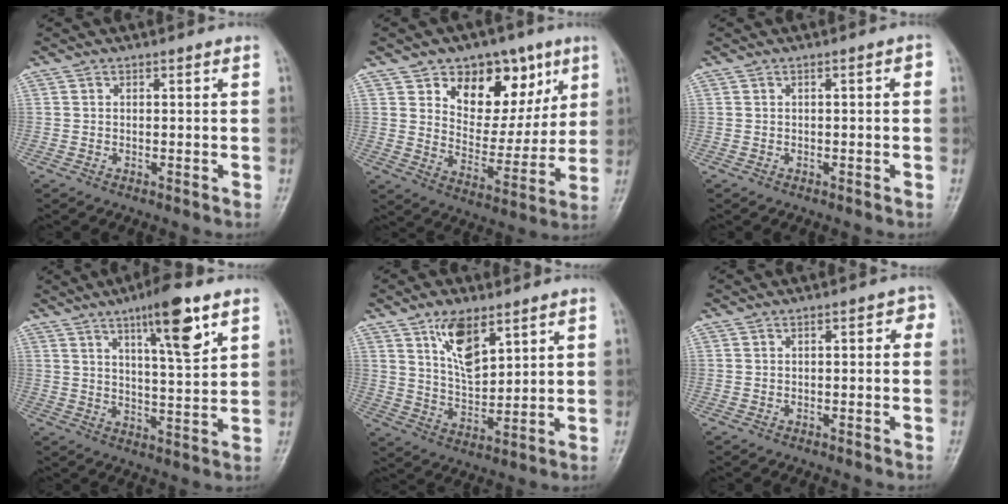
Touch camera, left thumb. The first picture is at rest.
{"total": 16.4, "force": [7.9, 10.7, 9.6], "torque": [-0.082, -0.037, 0.130]}
{"total": 1.5, "force": [0.0, 0.6, 1.4], "torque": [-0.017, 0.008, -0.001]}
{"total": 11.8, "force": [6.4, 2.4, 9.6], "torque": [-0.141, -0.034, 0.102]}
{"total": 9.8, "force": [5.3, 4.6, 6.9], "torque": [-0.102, -0.033, 0.104]}
{"total": 2.9, "force": [0.2, 1.6, 2.4], "torque": [-0.016, 0.013, -0.005]}